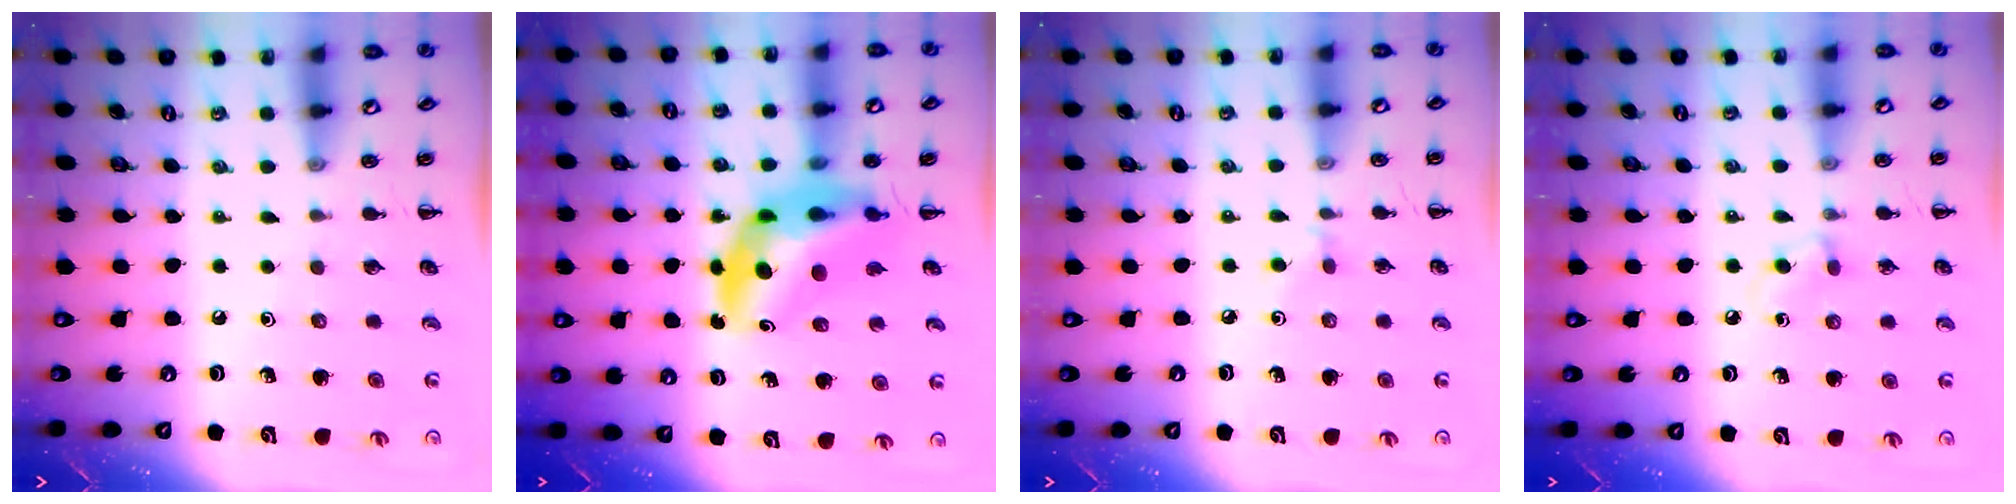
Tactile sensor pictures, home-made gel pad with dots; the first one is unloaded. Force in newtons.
{"total": 12.9, "press": 12.3, "slide": 3.8}
{"total": 2.8, "press": 2.6, "slide": 1.1}
{"total": 3.7, "press": 3.4, "slide": 1.5}